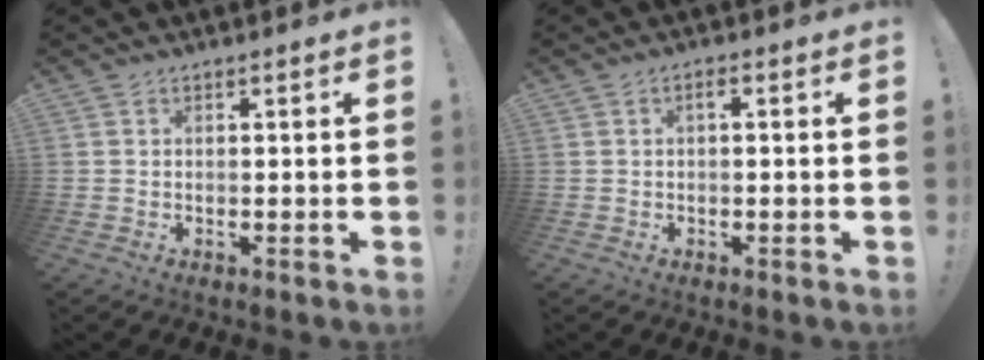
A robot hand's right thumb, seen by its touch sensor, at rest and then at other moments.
{"total": 1.4, "force": [-0.5, 0.3, 1.3], "torque": [-0.031, 0.009, -0.009]}